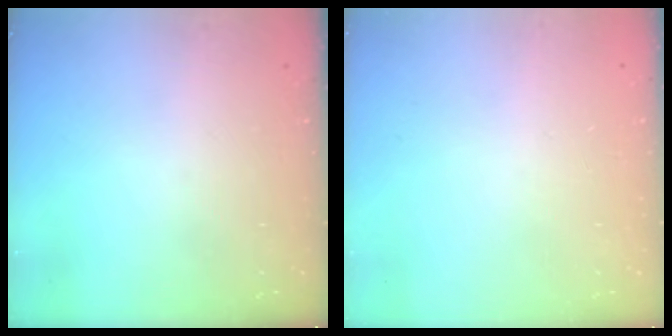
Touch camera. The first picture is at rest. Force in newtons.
{"total": 2.6, "press": 2.6, "slide": 0.2}